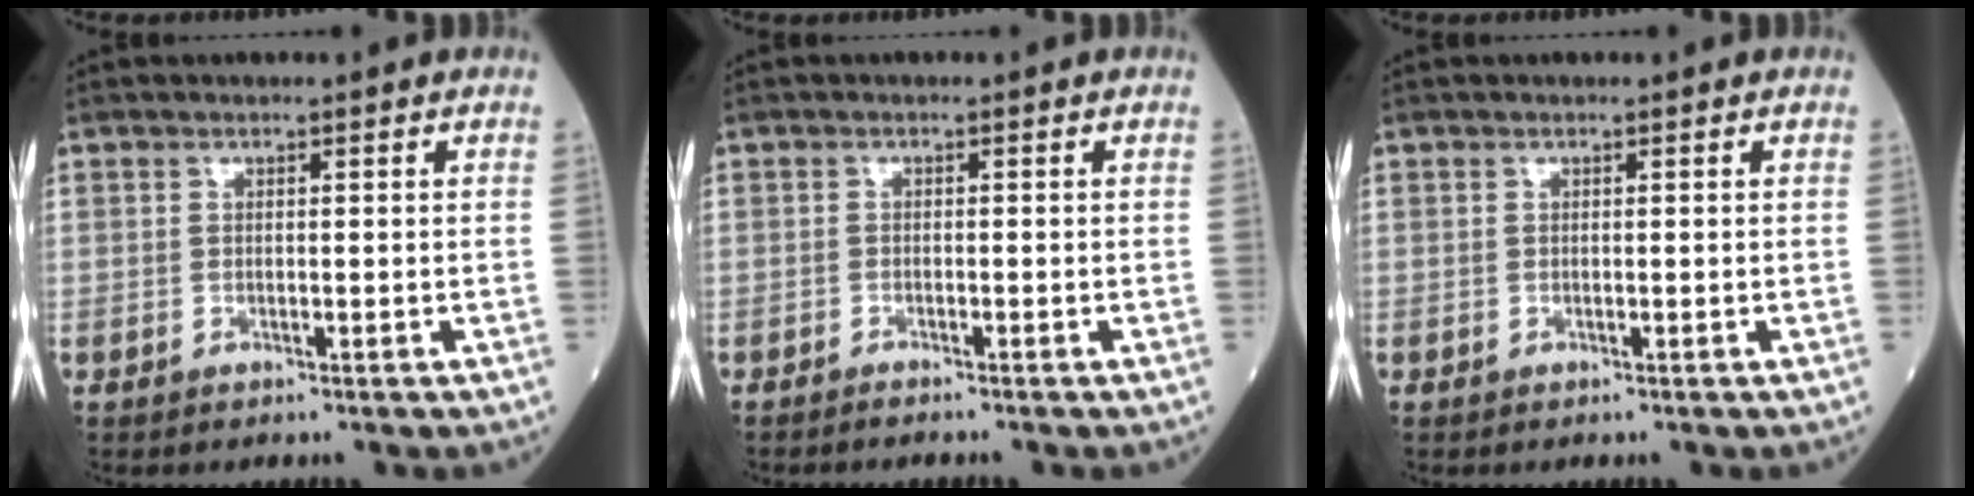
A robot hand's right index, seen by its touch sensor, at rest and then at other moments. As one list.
[{"total": 1.2, "force": [-1.1, -0.2, 0.3], "torque": [-0.008, 0.000, -0.019]}, {"total": 0.0}]